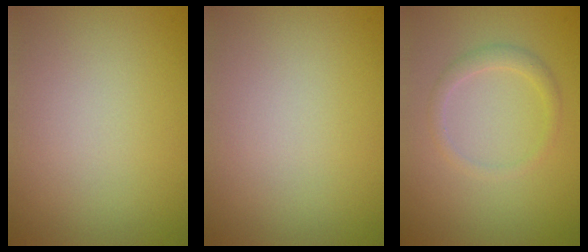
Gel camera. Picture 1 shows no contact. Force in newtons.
{"total": 0.0}
{"total": 1.6, "press": 1.6, "slide": 0.1}